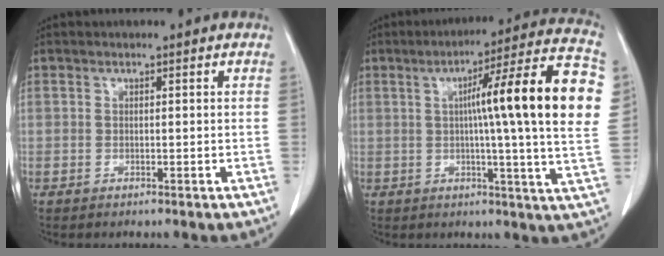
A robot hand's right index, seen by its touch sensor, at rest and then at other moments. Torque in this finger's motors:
{"motor_torque": [2.13, 0.00, 0.86, 0.18]}